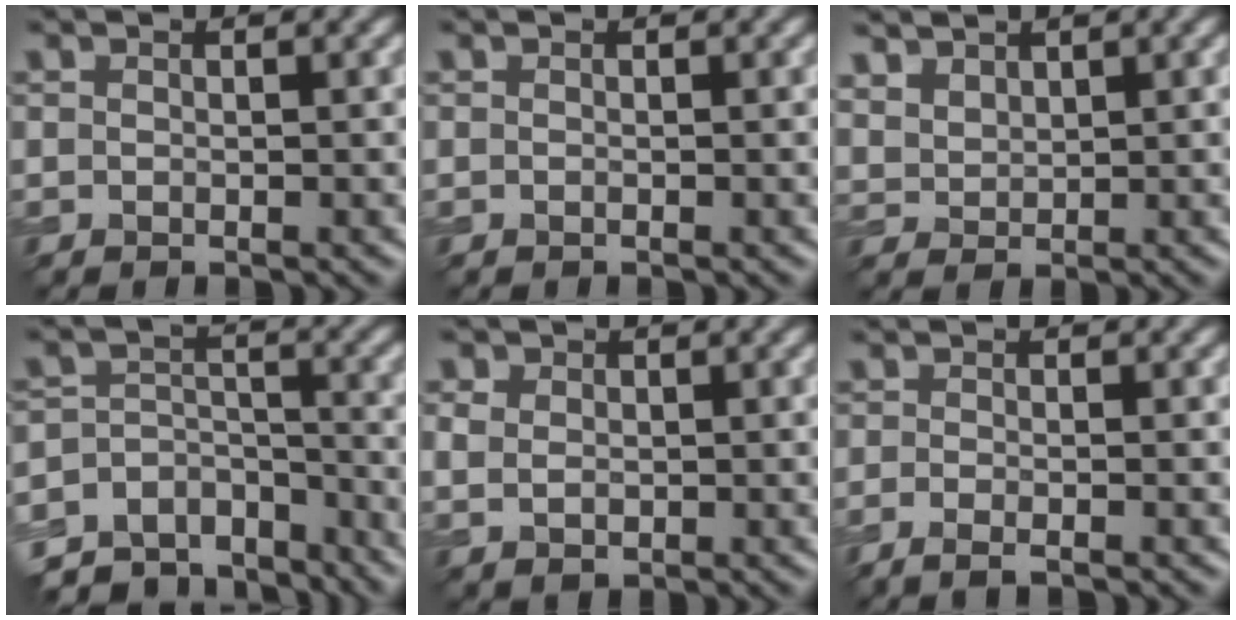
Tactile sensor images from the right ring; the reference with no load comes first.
{"total": 0.0}
{"total": 3.5, "force": [2.8, 1.9, 1.1], "torque": [-0.042, 0.005, 0.066]}
{"total": 8.5, "force": [-6.8, 4.6, 2.1], "torque": [-0.022, 0.011, -0.097]}
{"total": 4.0, "force": [1.4, 3.1, 2.2], "torque": [-0.034, 0.019, 0.003]}
{"total": 1.8, "force": [-1.1, 0.5, 1.4], "torque": [-0.021, -0.005, -0.024]}